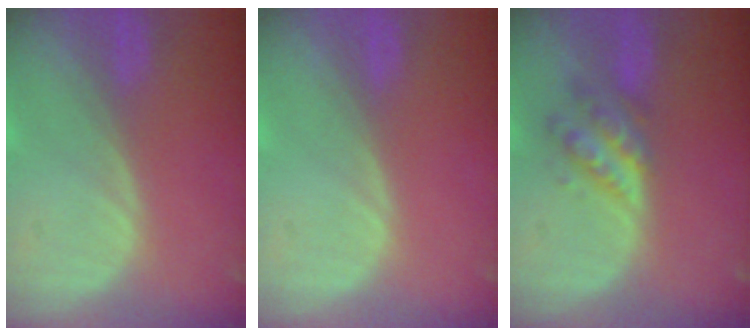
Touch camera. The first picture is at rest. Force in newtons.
{"total": 0.0}
{"total": 5.0, "press": 5.0, "slide": 0.1}